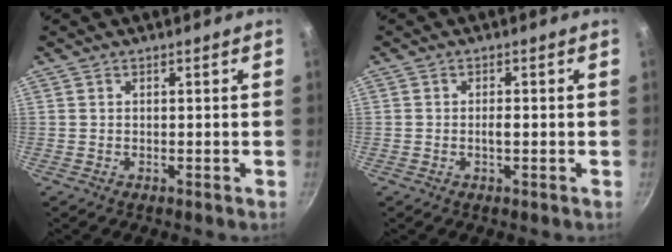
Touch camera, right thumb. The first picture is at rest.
{"total": 1.4, "force": [-0.2, 0.5, 1.3], "torque": [-0.021, 0.007, -0.005]}